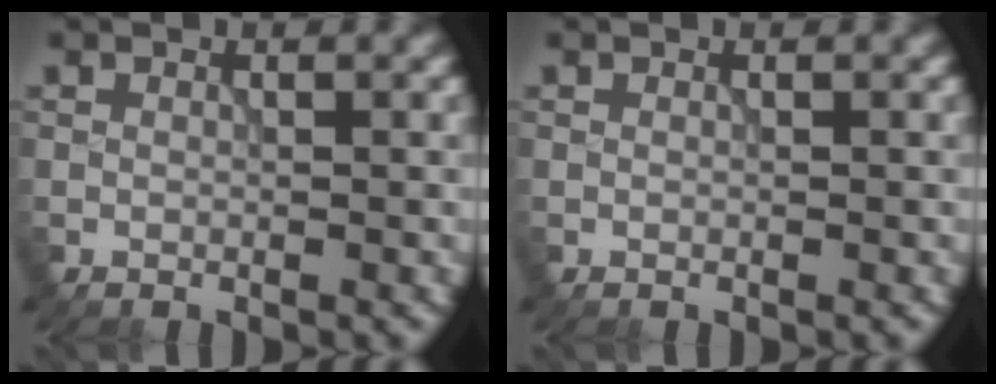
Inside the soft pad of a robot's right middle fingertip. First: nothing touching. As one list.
[{"total": 0.0}]